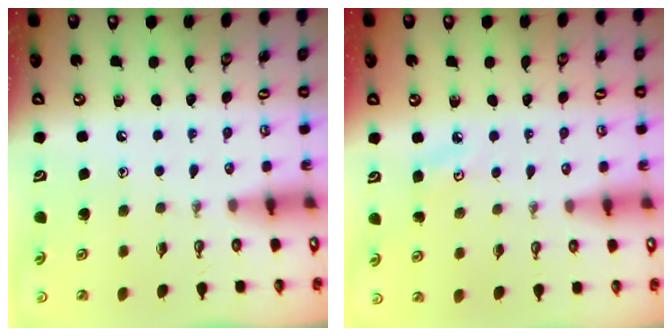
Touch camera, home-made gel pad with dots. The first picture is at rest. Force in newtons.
{"total": 4.3, "press": 4.3, "slide": 0.7}